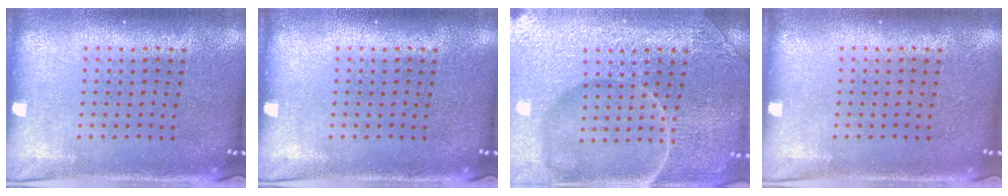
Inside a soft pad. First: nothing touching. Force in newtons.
{"total": 0.0}
{"total": 7.4, "press": 7.3, "slide": 1.0}
{"total": 0.0}